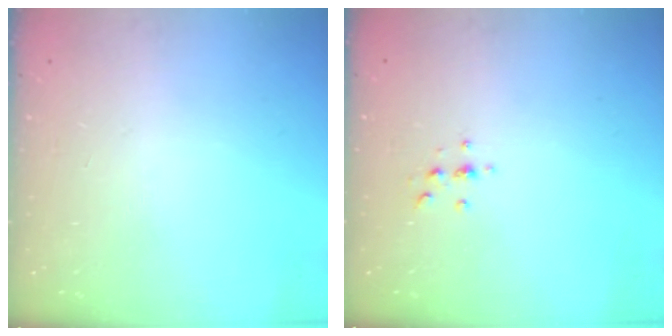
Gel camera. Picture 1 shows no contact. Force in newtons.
{"total": 2.3, "press": 2.2, "slide": 0.2}